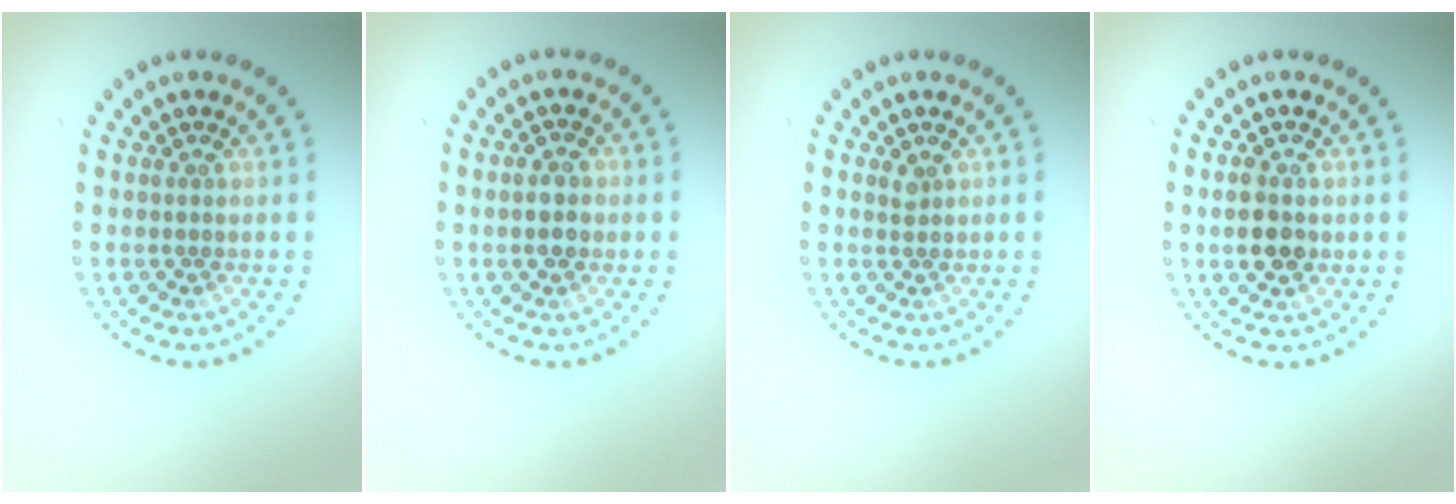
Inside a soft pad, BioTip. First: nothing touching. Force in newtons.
{"total": 1.9, "press": 1.9, "slide": 0.1}
{"total": 0.7, "press": 0.4, "slide": 0.6}
{"total": 2.9, "press": 2.9, "slide": 0.3}